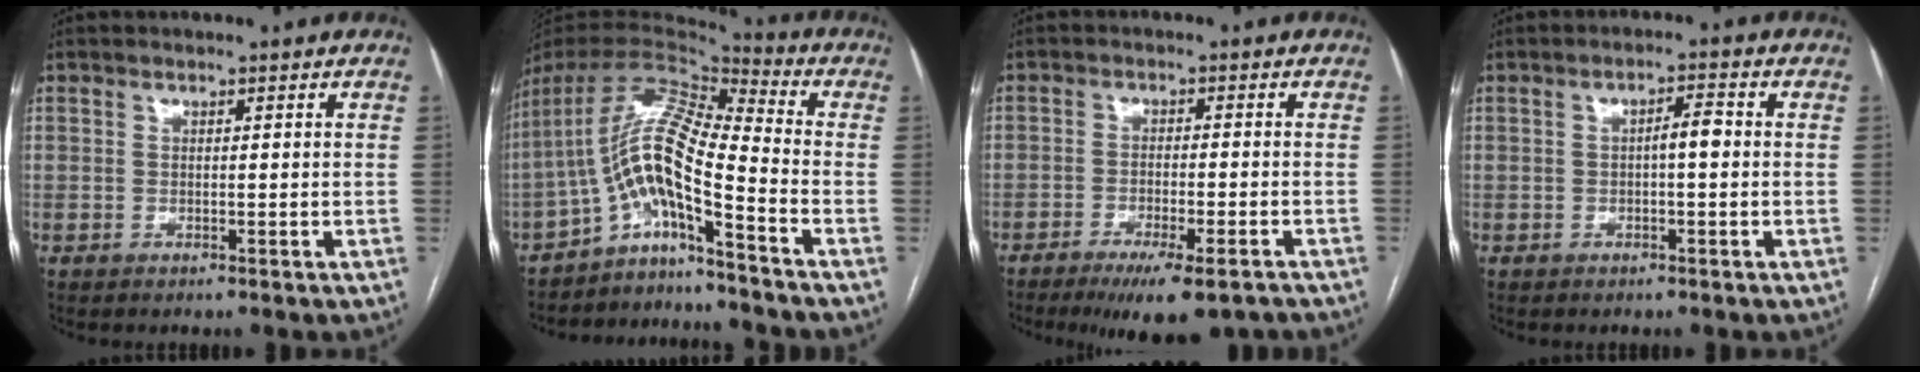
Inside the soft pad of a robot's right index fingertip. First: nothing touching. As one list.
[{"total": 12.2, "force": [-7.0, 0.6, 9.9], "torque": [-0.192, 0.029, -0.126]}, {"total": 10.5, "force": [-8.0, 2.0, 6.6], "torque": [-0.088, -0.015, -0.117]}, {"total": 2.8, "force": [-0.1, 0.6, 2.7], "torque": [-0.043, 0.006, -0.002]}]